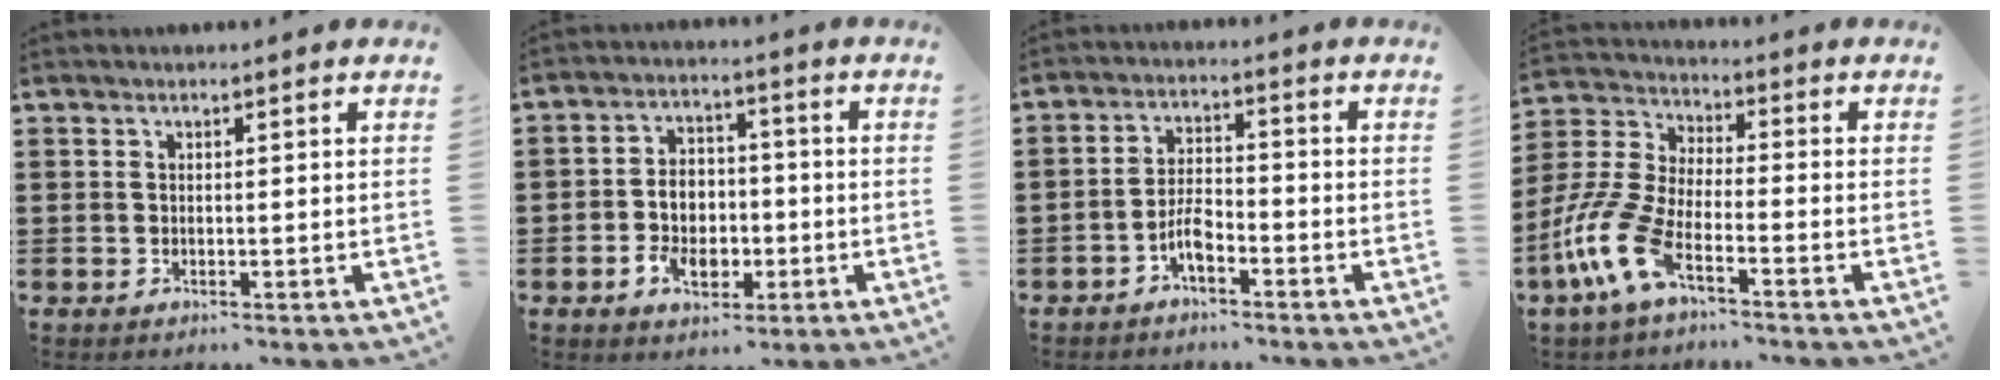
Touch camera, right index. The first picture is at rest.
{"total": 5.9, "force": [-1.7, 4.3, 3.7], "torque": [-0.060, 0.005, -0.035]}
{"total": 4.2, "force": [-2.5, 1.6, 3.0], "torque": [-0.074, 0.000, -0.053]}
{"total": 9.3, "force": [-6.2, 2.5, 6.4], "torque": [-0.186, -0.020, -0.131]}